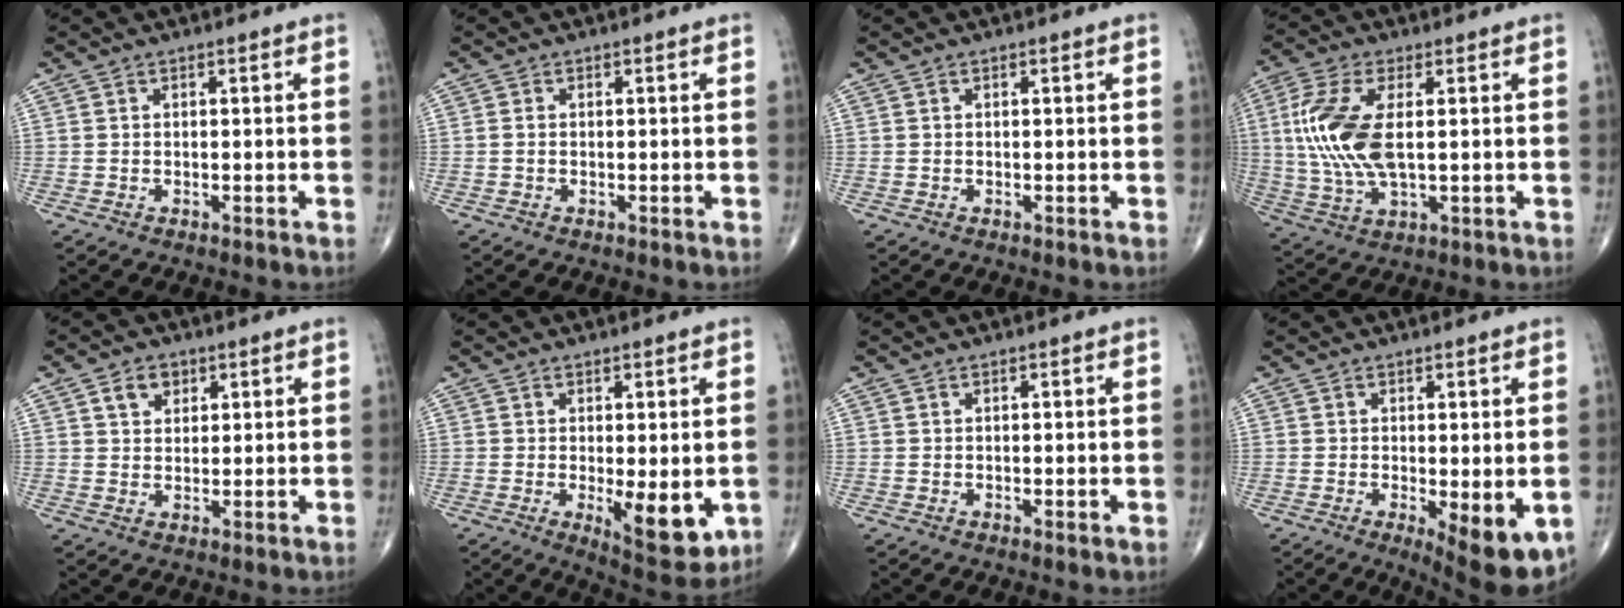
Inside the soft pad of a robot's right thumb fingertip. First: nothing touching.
{"total": 0.8, "force": [-0.1, 0.6, 0.5], "torque": [-0.012, 0.000, -0.002]}
{"total": 0.0}
{"total": 13.5, "force": [1.5, 6.1, 12.0], "torque": [-0.278, -0.003, 0.033]}
{"total": 4.5, "force": [2.2, 3.3, 2.2], "torque": [-0.019, -0.009, 0.037]}
{"total": 9.4, "force": [-1.5, 3.4, 8.6], "torque": [-0.107, -0.025, -0.011]}
{"total": 0.5, "force": [0.2, 0.1, 0.5], "torque": [-0.013, -0.003, 0.003]}
{"total": 9.2, "force": [-2.5, 3.0, 8.4], "torque": [-0.105, -0.023, -0.028]}